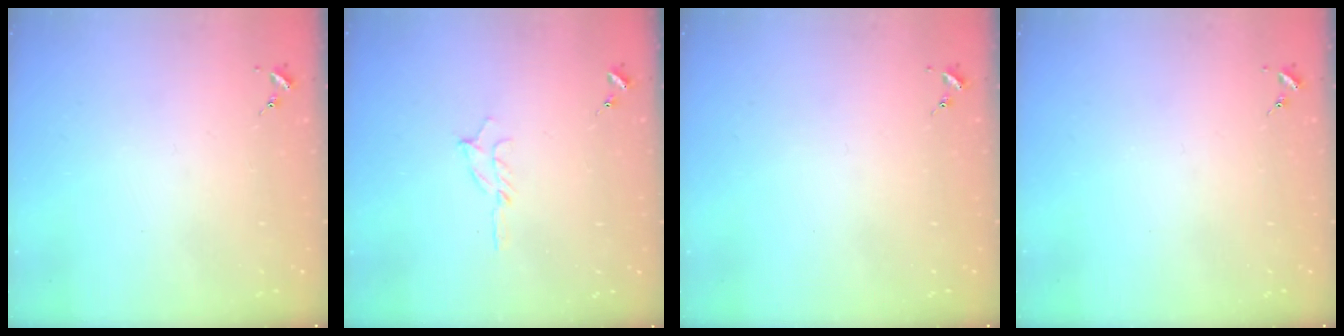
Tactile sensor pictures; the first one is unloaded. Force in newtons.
{"total": 5.0, "press": 5.0, "slide": 0.6}
{"total": 0.0}
{"total": 0.0}